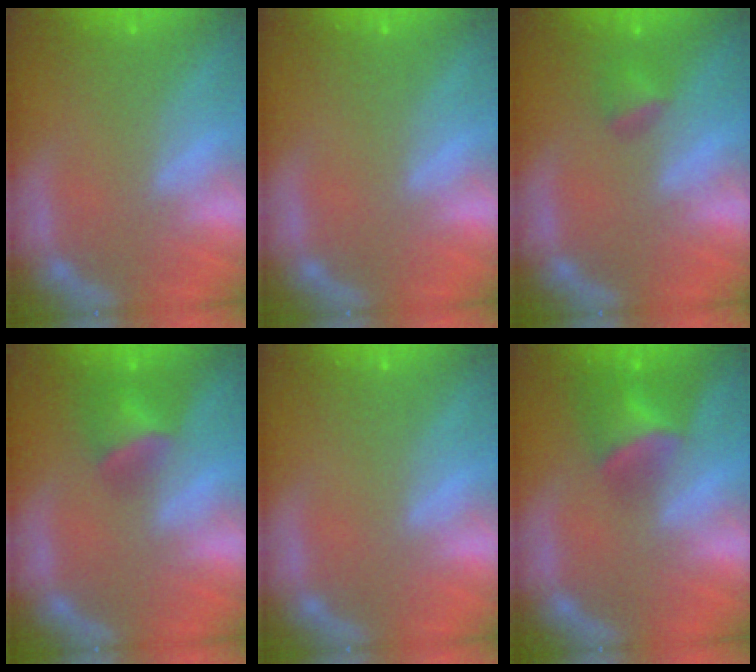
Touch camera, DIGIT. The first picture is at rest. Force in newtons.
{"total": 0.0}
{"total": 1.9}
{"total": 4.0}
{"total": 0.0}
{"total": 5.0}